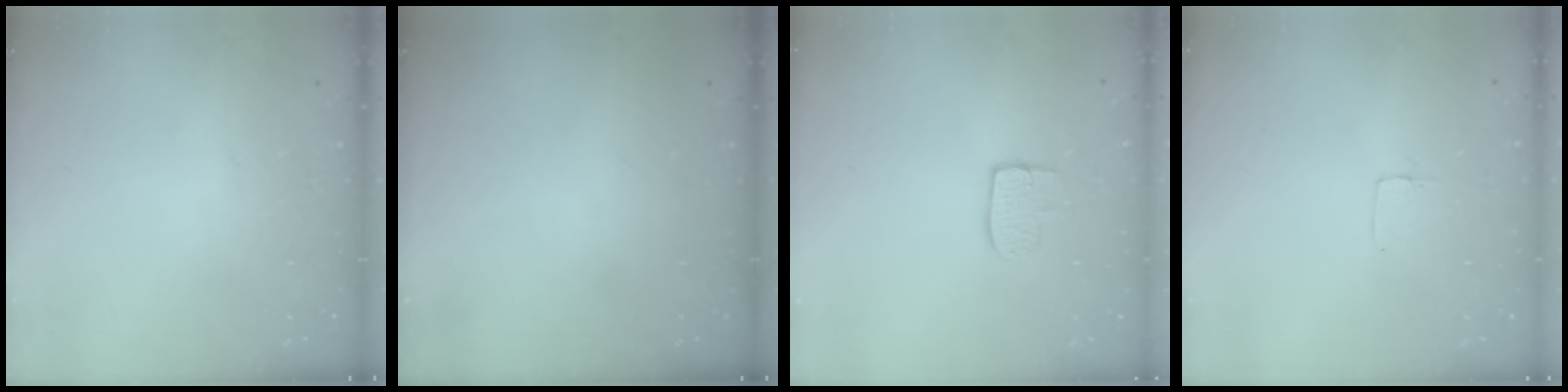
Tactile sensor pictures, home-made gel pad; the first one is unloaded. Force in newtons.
{"total": 0.0}
{"total": 6.9, "press": 6.9, "slide": 0.2}
{"total": 1.2, "press": 1.2, "slide": 0.0}